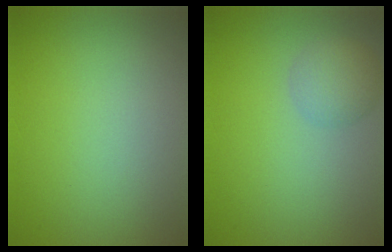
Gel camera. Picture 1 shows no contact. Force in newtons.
{"total": 2.4, "press": 2.4, "slide": 0.0}